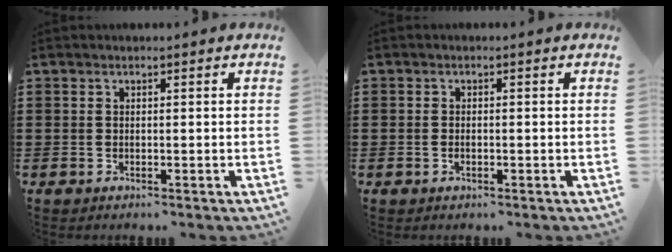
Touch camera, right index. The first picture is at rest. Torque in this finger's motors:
{"motor_torque": [0.77, 1.37, 0.00, -0.01]}